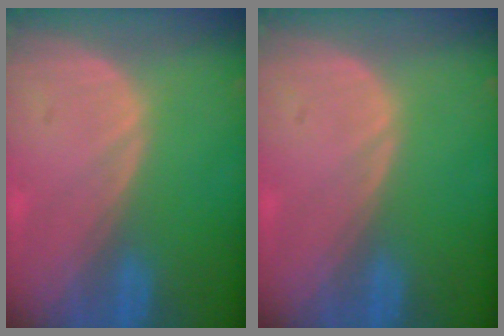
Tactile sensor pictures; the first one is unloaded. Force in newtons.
{"total": 0.0}